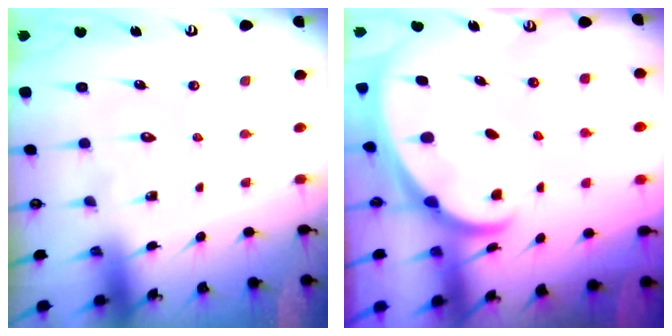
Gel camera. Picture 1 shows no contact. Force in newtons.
{"total": 1.5, "press": 1.5, "slide": 0.0}